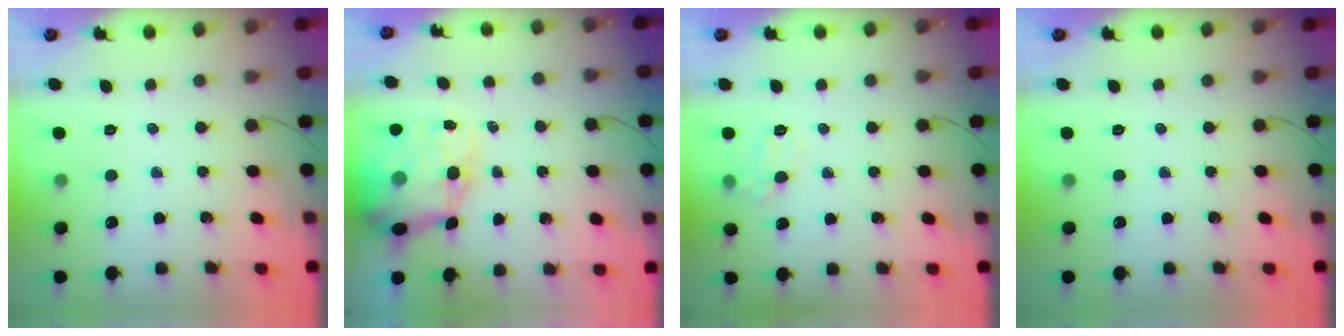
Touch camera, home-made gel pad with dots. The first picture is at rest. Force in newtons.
{"total": 15.2, "press": 14.8, "slide": 3.4}
{"total": 8.0, "press": 7.9, "slide": 1.5}
{"total": 0.0}